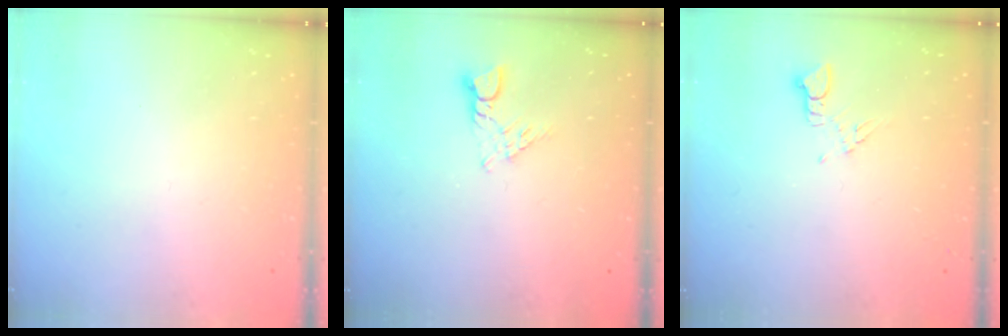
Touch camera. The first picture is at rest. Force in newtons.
{"total": 3.2, "press": 3.2, "slide": 0.3}
{"total": 4.8, "press": 4.8, "slide": 0.6}